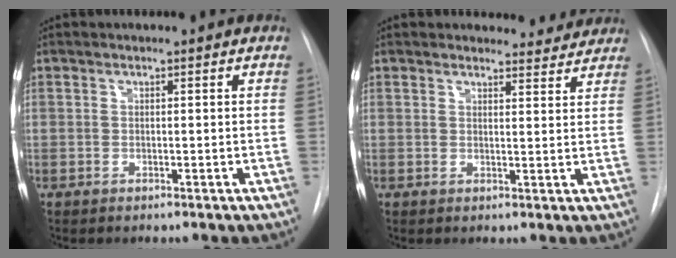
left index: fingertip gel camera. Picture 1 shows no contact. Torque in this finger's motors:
{"motor_torque": [0.92, -1.22, -0.01, 0.01]}